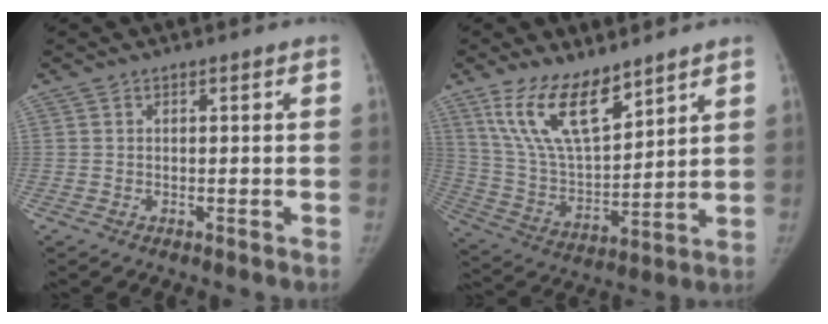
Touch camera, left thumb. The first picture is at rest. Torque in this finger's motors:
{"motor_torque": [0.56, 0.15, 1.62, -1.15, 0.47]}